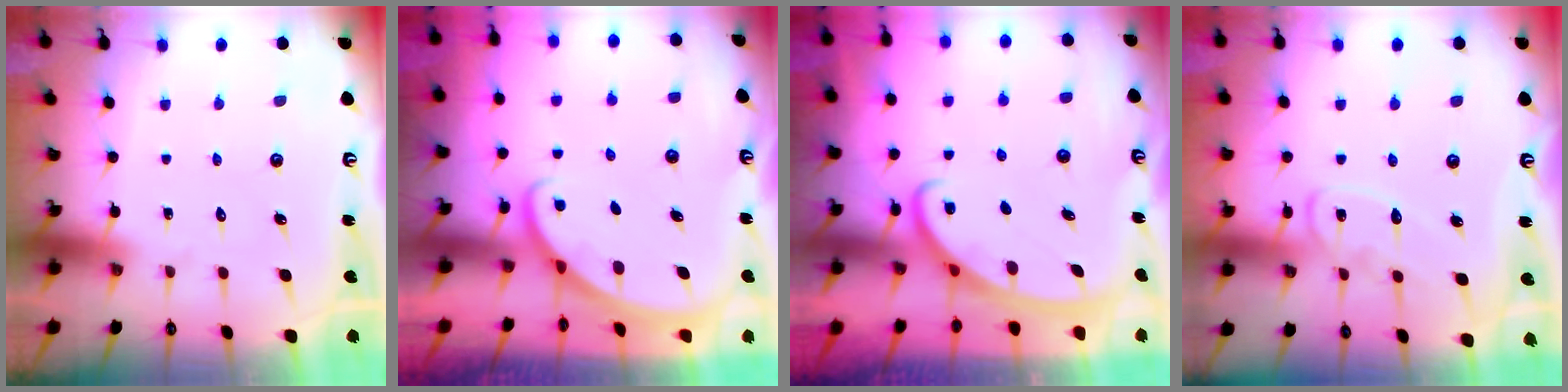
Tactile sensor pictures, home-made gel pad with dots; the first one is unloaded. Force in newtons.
{"total": 2.0, "press": 2.0, "slide": 0.1}
{"total": 2.6, "press": 2.6, "slide": 0.5}
{"total": 9.5, "press": 9.5, "slide": 0.3}